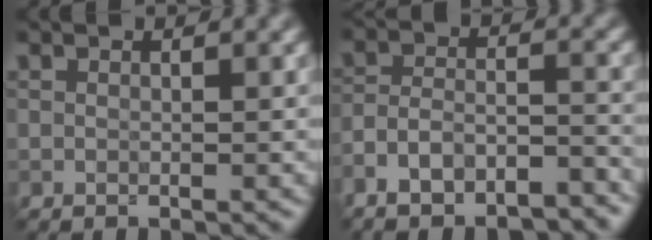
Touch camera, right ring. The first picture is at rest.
{"total": 7.3, "force": [-6.1, 2.7, 2.9], "torque": [-0.043, 0.003, -0.104]}